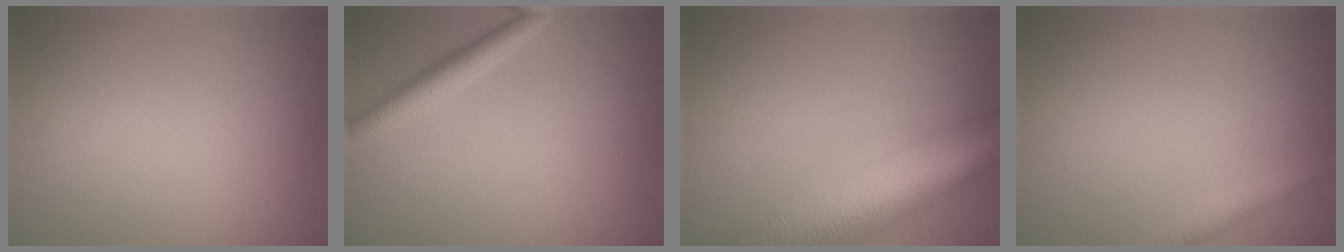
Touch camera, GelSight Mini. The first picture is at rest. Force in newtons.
{"total": 2.3, "press": 2.3, "slide": 0.2}
{"total": 11.6, "press": 11.6, "slide": 0.4}
{"total": 2.4, "press": 2.4, "slide": 0.1}